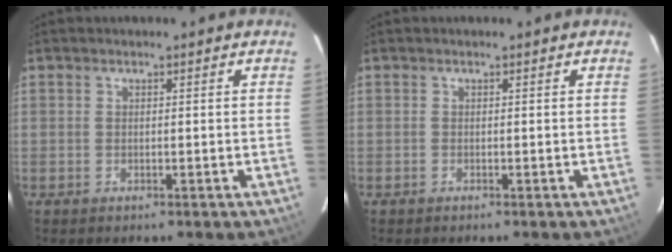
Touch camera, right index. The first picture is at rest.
{"total": 0.0}